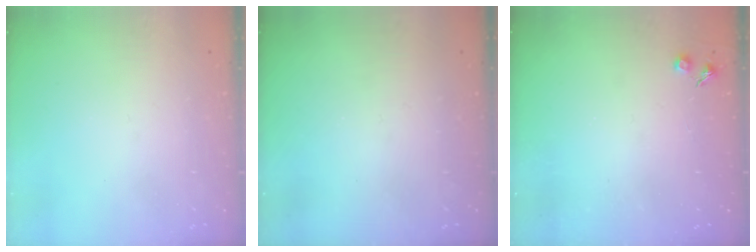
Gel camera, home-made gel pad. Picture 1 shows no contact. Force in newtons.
{"total": 0.0}
{"total": 2.3, "press": 2.3, "slide": 0.4}